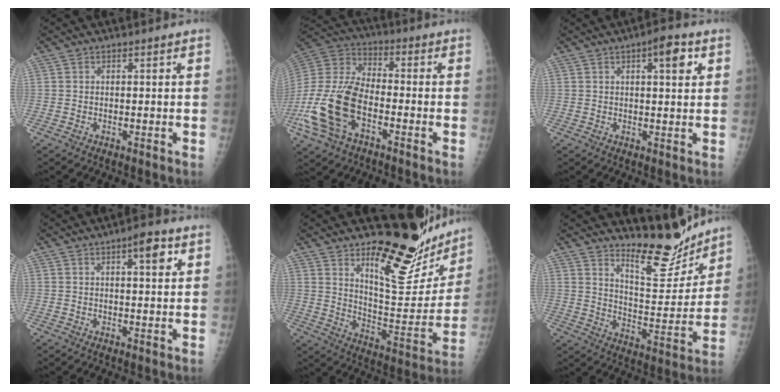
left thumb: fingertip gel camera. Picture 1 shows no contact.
{"total": 17.3, "force": [-6.4, 9.7, 12.9], "torque": [-0.276, 0.033, -0.125]}
{"total": 5.4, "force": [2.3, 1.7, 4.6], "torque": [-0.054, -0.004, 0.028]}
{"total": 4.9, "force": [2.2, 1.5, 4.1], "torque": [-0.051, -0.005, 0.028]}
{"total": 21.4, "force": [15.9, 7.6, 12.2], "torque": [-0.117, -0.130, 0.233]}
{"total": 12.5, "force": [11.5, 2.9, 4.2], "torque": [-0.031, -0.103, 0.190]}